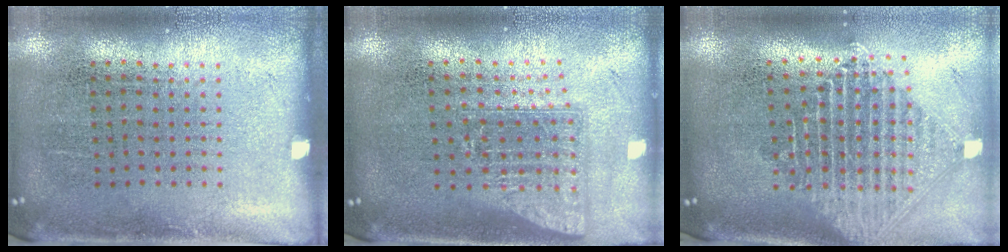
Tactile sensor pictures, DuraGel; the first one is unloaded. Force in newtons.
{"total": 1.6, "press": 1.2, "slide": 1.0}
{"total": 2.3, "press": 1.8, "slide": 1.6}